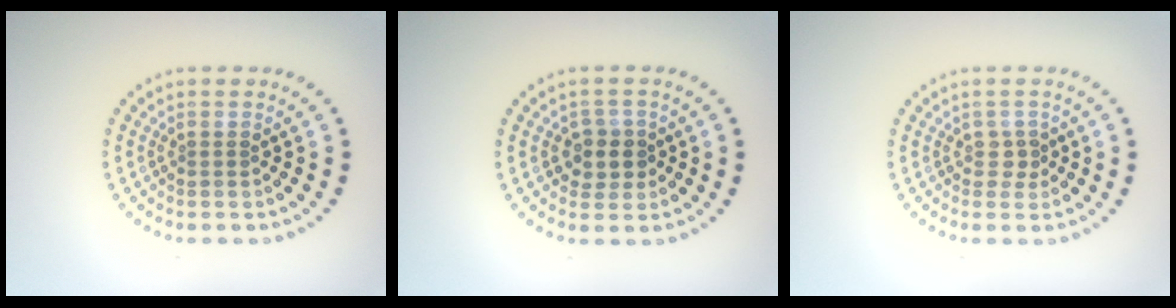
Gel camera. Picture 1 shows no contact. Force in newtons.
{"total": 2.5, "press": 2.3, "slide": 0.9}
{"total": 1.3, "press": 1.1, "slide": 0.7}